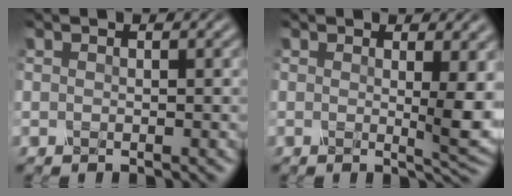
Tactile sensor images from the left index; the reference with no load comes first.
{"total": 3.4, "force": [0.8, 0.7, 3.2], "torque": [-0.046, -0.010, 0.013]}